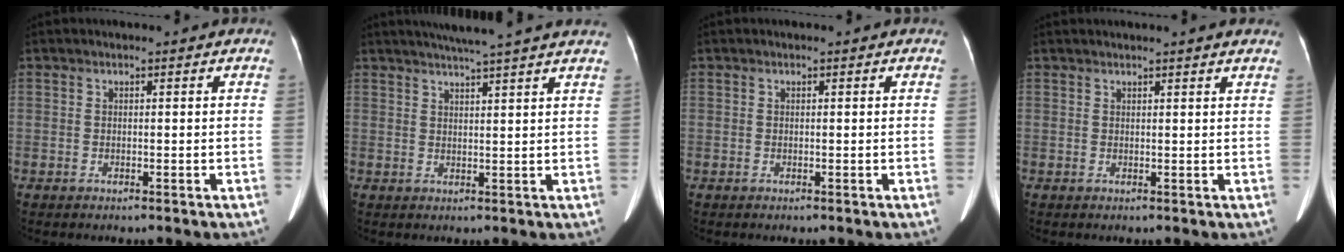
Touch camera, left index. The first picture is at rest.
{"total": 10.4, "force": [8.8, -1.0, 5.4], "torque": [-0.081, 0.023, 0.104]}
{"total": 0.0}
{"total": 4.1, "force": [3.7, -0.3, 1.7], "torque": [-0.025, 0.017, 0.035]}